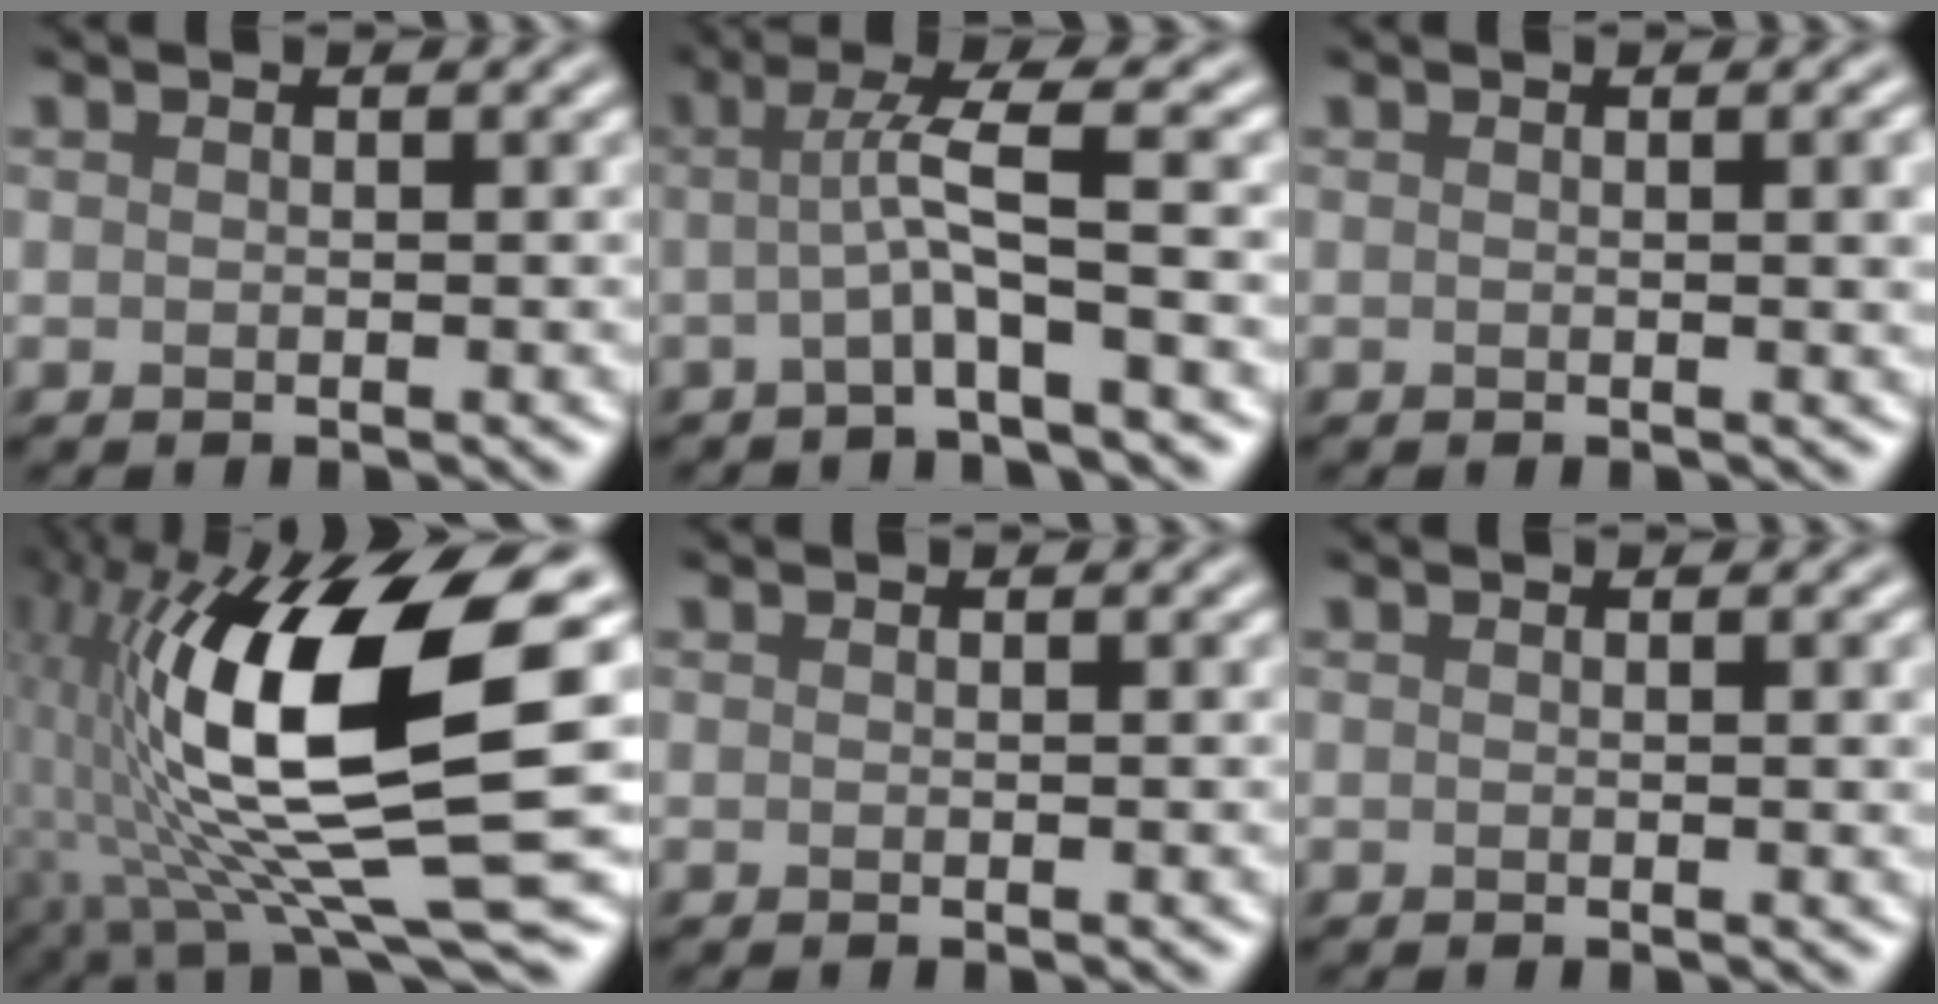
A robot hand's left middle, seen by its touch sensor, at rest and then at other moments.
{"total": 3.7, "force": [-0.4, 0.0, 3.7], "torque": [-0.071, 0.007, -0.006]}
{"total": 2.6, "force": [0.2, 0.8, 2.4], "torque": [-0.018, 0.010, 0.004]}
{"total": 15.4, "force": [0.8, 4.5, 14.6], "torque": [-0.270, 0.005, 0.019]}
{"total": 0.0}
{"total": 1.1, "force": [0.1, 0.3, 1.1], "torque": [-0.011, 0.005, 0.002]}